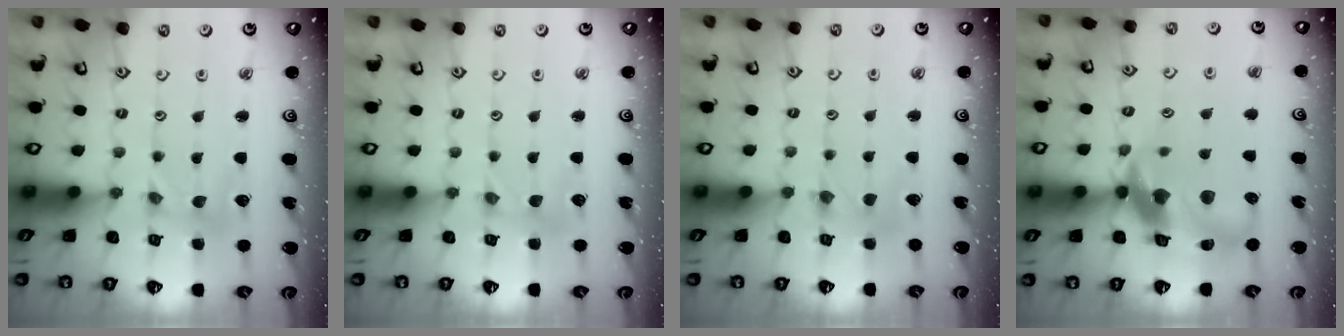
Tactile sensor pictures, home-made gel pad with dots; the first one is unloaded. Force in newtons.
{"total": 1.5, "press": 1.4, "slide": 0.2}
{"total": 0.8, "press": 0.8, "slide": 0.2}
{"total": 16.4, "press": 16.3, "slide": 2.4}